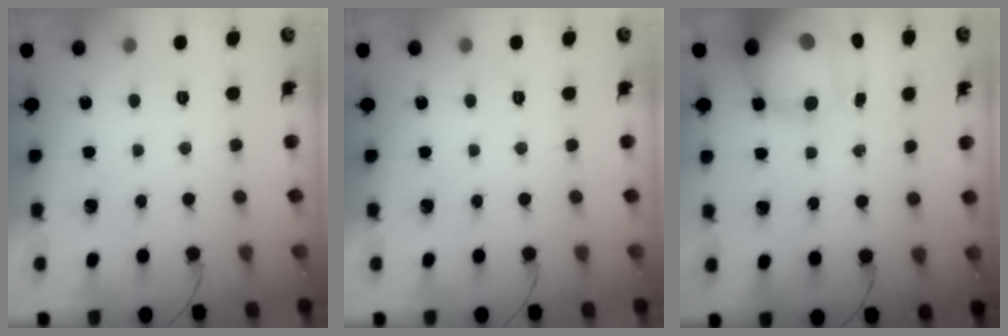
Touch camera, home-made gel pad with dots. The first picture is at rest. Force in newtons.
{"total": 0.0}
{"total": 13.8, "press": 13.3, "slide": 3.6}